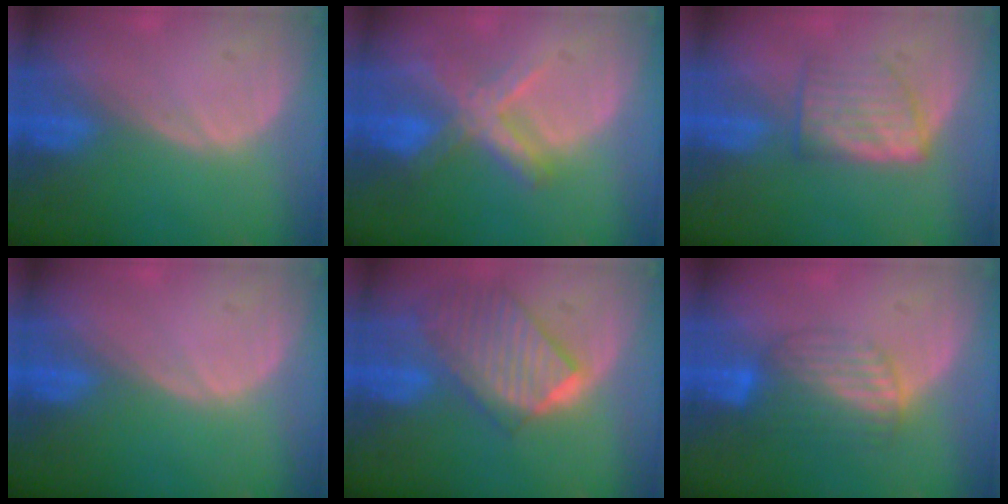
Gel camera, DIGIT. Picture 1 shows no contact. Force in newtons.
{"total": 7.2, "press": 6.1, "slide": 3.9}
{"total": 5.4, "press": 5.4, "slide": 0.3}
{"total": 0.0}
{"total": 9.8, "press": 8.6, "slide": 4.8}
{"total": 6.9, "press": 6.0, "slide": 3.5}